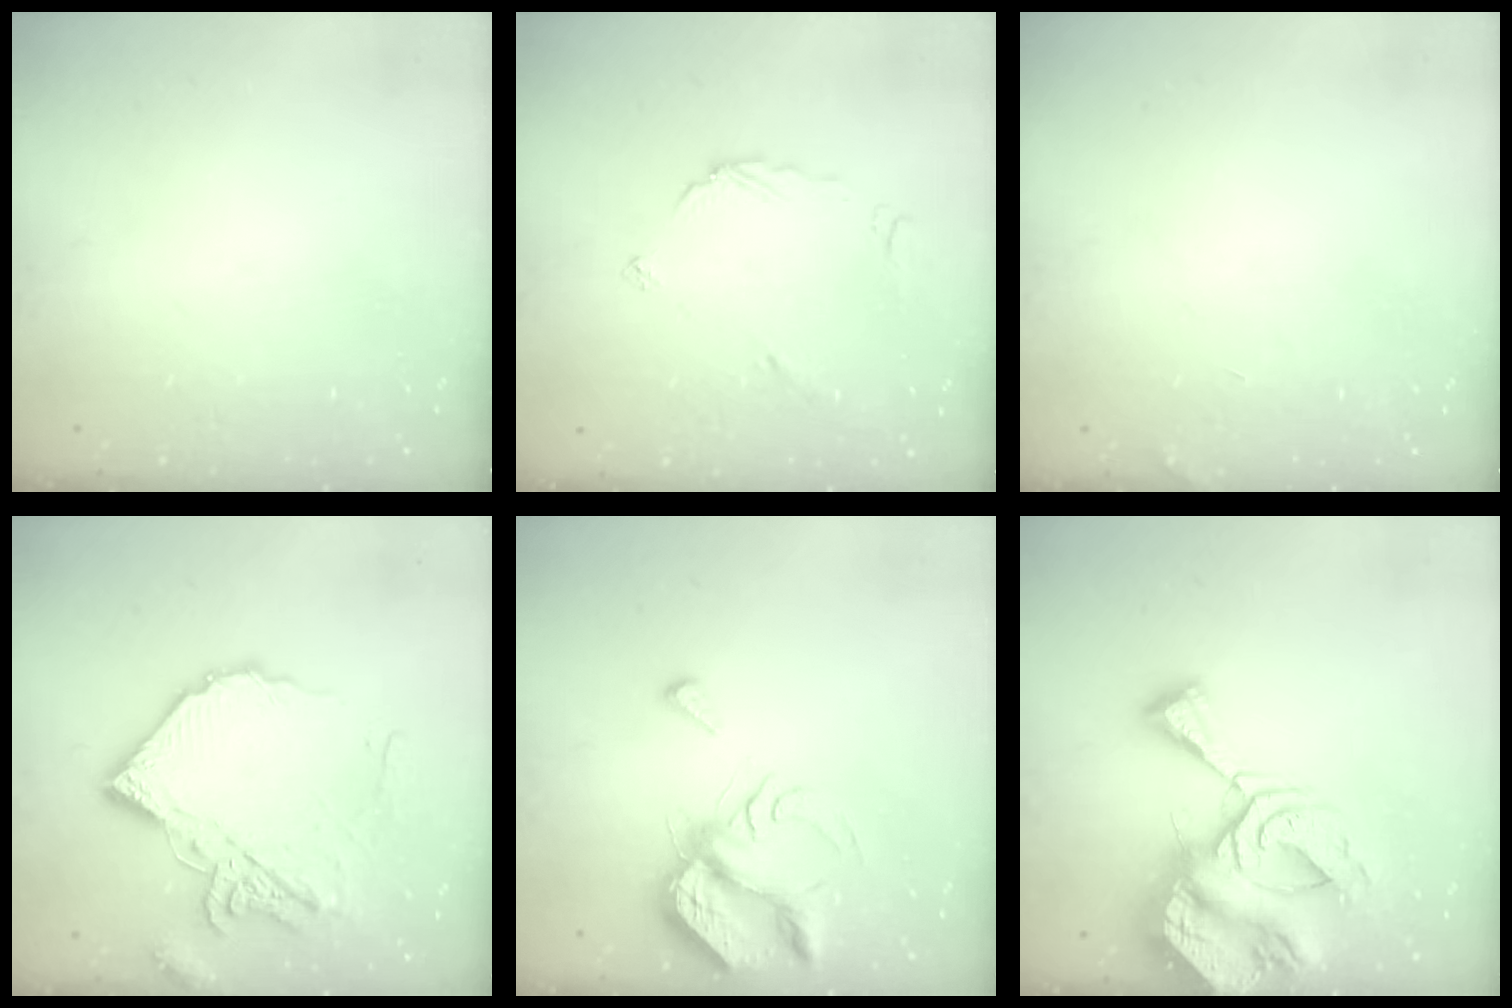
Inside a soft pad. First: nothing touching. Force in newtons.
{"total": 4.9, "press": 4.9, "slide": 0.4}
{"total": 2.0, "press": 2.0, "slide": 0.2}
{"total": 17.0, "press": 16.8, "slide": 2.1}
{"total": 7.3, "press": 7.2, "slide": 1.1}
{"total": 12.8, "press": 12.7, "slide": 1.7}